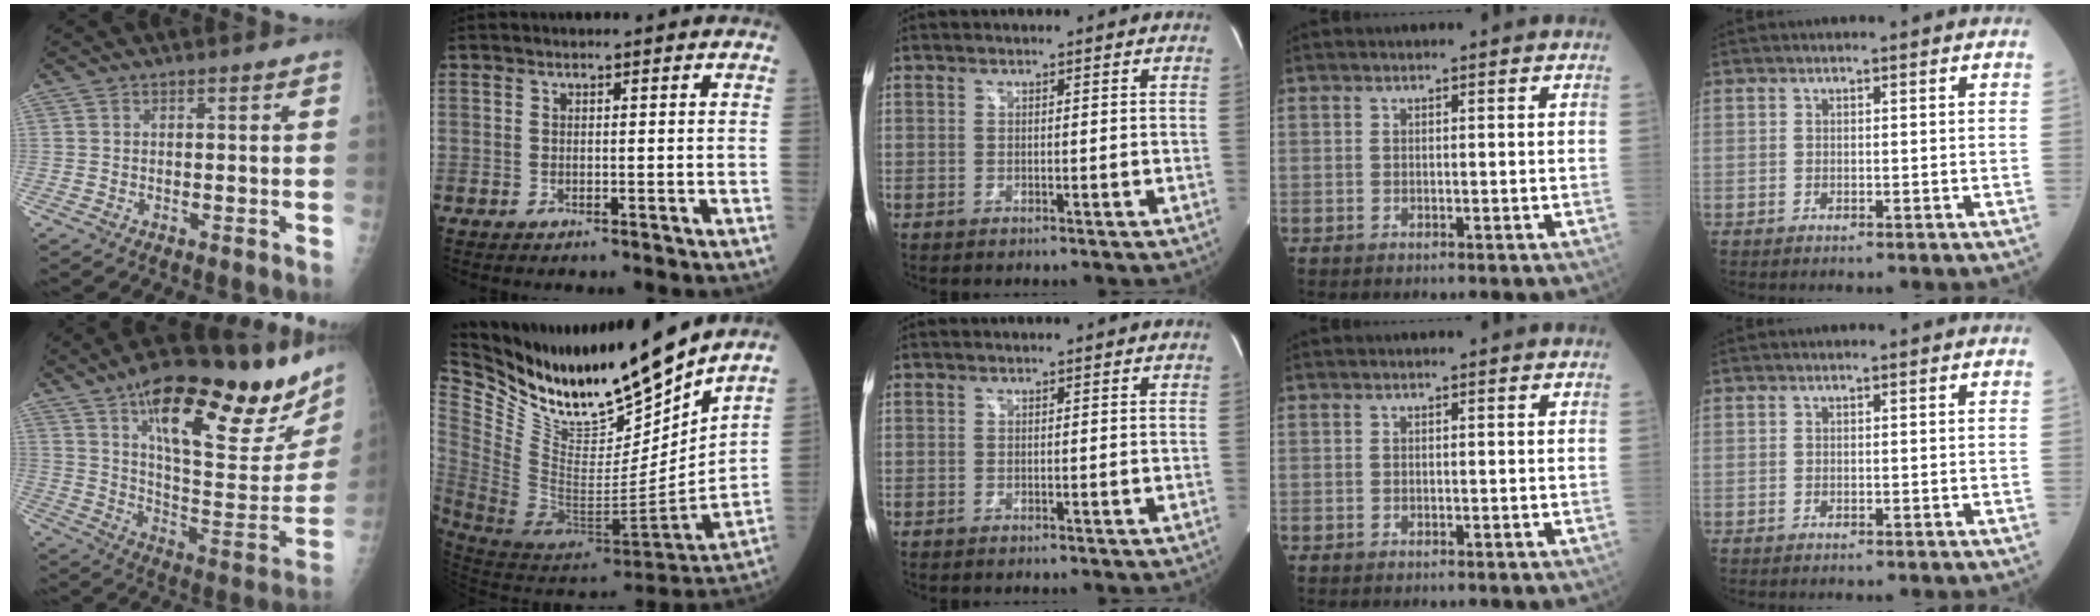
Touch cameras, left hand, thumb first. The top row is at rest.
{"thumb": {"total": 31.1, "force": [18.9, 9.4, 22.9], "torque": [-0.297, -0.055, 0.289]}, "index": {"total": 20.1, "force": [18.0, 3.7, 8.1], "torque": [-0.158, -0.060, 0.328]}}